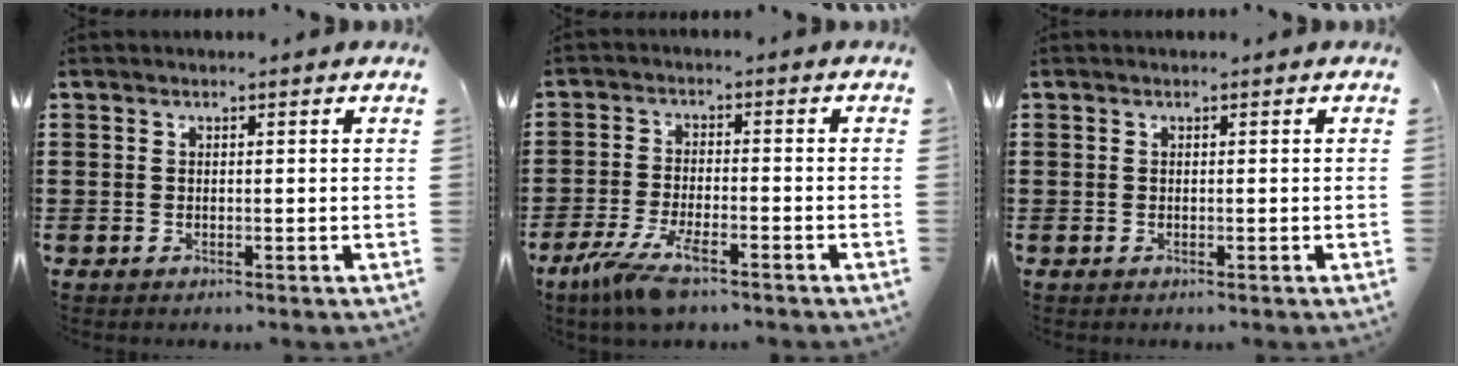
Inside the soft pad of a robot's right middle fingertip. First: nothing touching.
{"total": 6.9, "force": [-4.4, 1.7, 5.1], "torque": [-0.121, -0.015, -0.085]}
{"total": 0.0}